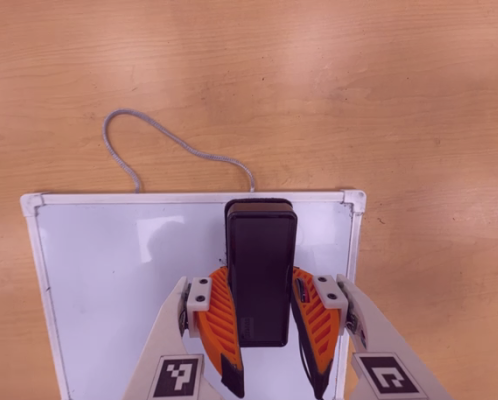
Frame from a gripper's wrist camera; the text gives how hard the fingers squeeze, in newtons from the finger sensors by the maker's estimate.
{"total": 10.3, "left": 8.5, "right": 12.0}